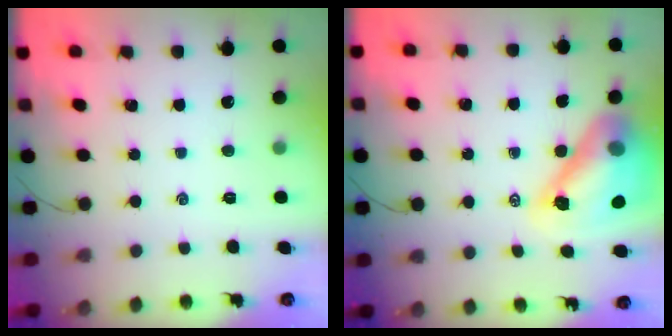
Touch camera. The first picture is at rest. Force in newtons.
{"total": 15.6, "press": 15.0, "slide": 4.3}